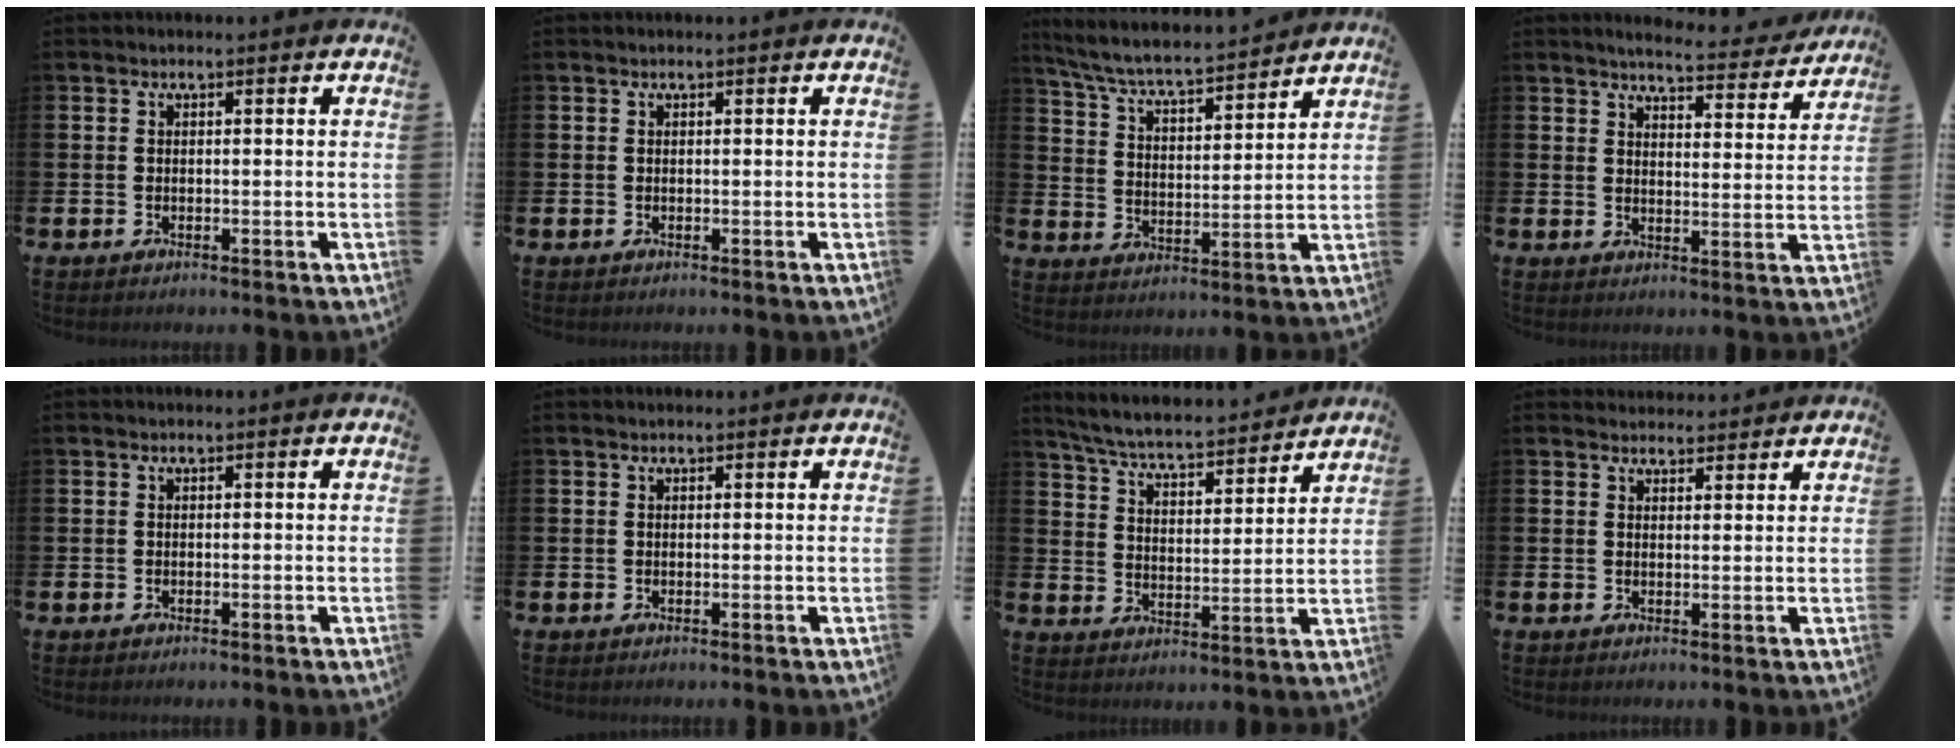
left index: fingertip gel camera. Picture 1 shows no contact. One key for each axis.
{"total": 0.0}
{"total": 6.4, "fx": 6.1, "fy": 0.5, "fz": 2.0, "tx": -0.067, "ty": -0.049, "tz": 0.101}
{"total": 4.8, "fx": 4.7, "fy": 0.5, "fz": 1.1, "tx": -0.025, "ty": -0.037, "tz": 0.076}
{"total": 0.0}
{"total": 0.0}
{"total": 5.9, "fx": 5.7, "fy": 0.8, "fz": 1.6, "tx": -0.058, "ty": -0.047, "tz": 0.094}
{"total": 2.6, "fx": 2.5, "fy": 0.7, "fz": -0.2, "tx": 0.010, "ty": -0.015, "tz": 0.043}